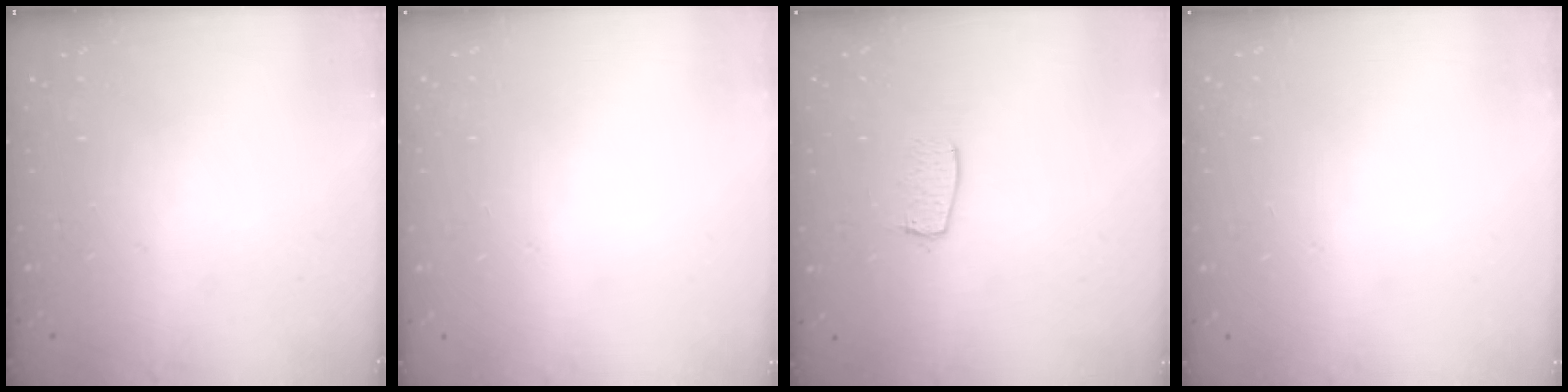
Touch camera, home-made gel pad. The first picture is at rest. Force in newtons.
{"total": 0.0}
{"total": 5.9, "press": 5.9, "slide": 0.3}
{"total": 0.0}